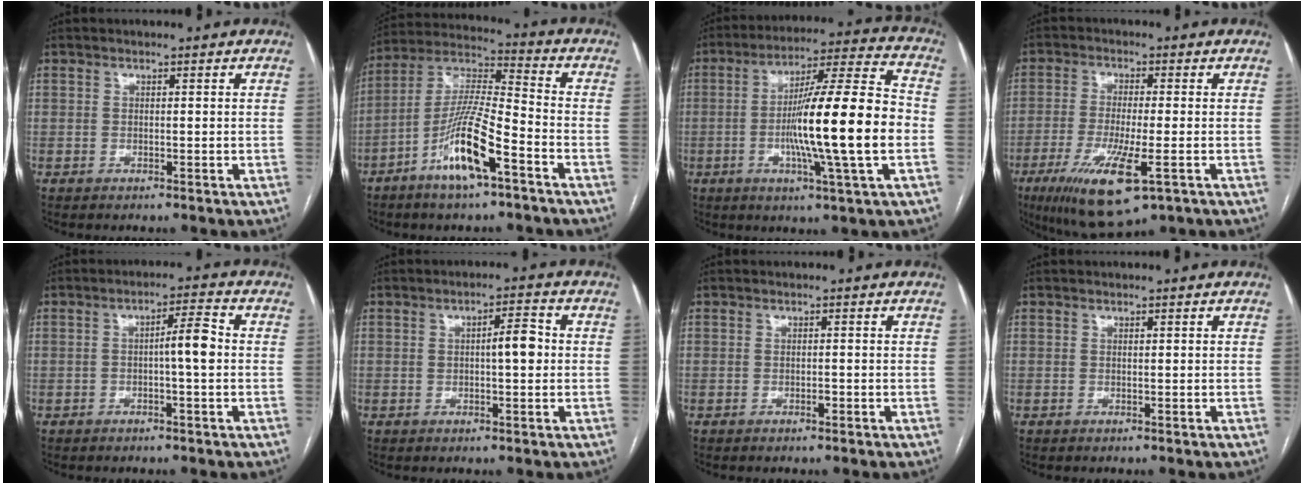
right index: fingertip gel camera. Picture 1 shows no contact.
{"total": 13.3, "force": [-6.5, 1.6, 11.5], "torque": [-0.230, -0.005, -0.124]}
{"total": 18.4, "force": [-3.1, -0.5, 18.2], "torque": [-0.301, 0.001, -0.058]}
{"total": 12.1, "force": [-5.3, 2.2, 10.6], "torque": [-0.201, -0.034, -0.086]}
{"total": 4.6, "force": [-0.6, 0.2, 4.5], "torque": [-0.071, 0.013, -0.009]}
{"total": 4.2, "force": [0.1, 0.8, 4.1], "torque": [-0.065, 0.012, -0.001]}
{"total": 0.6, "force": [-0.5, 0.0, 0.4], "torque": [-0.009, 0.001, -0.008]}
{"total": 0.0}